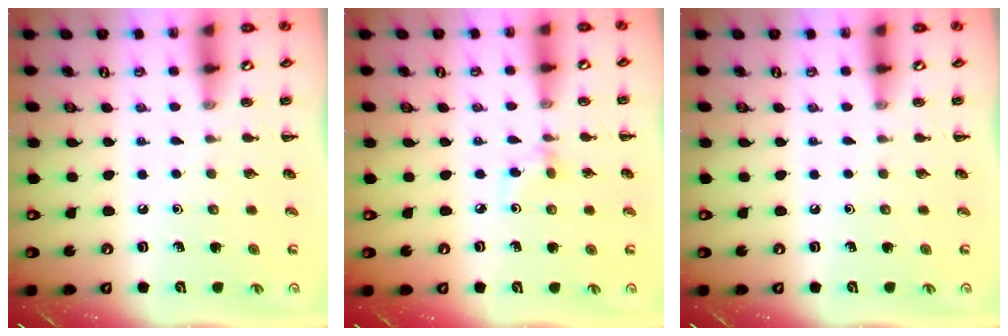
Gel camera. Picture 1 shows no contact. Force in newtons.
{"total": 2.8, "press": 2.6, "slide": 1.0}
{"total": 0.0}